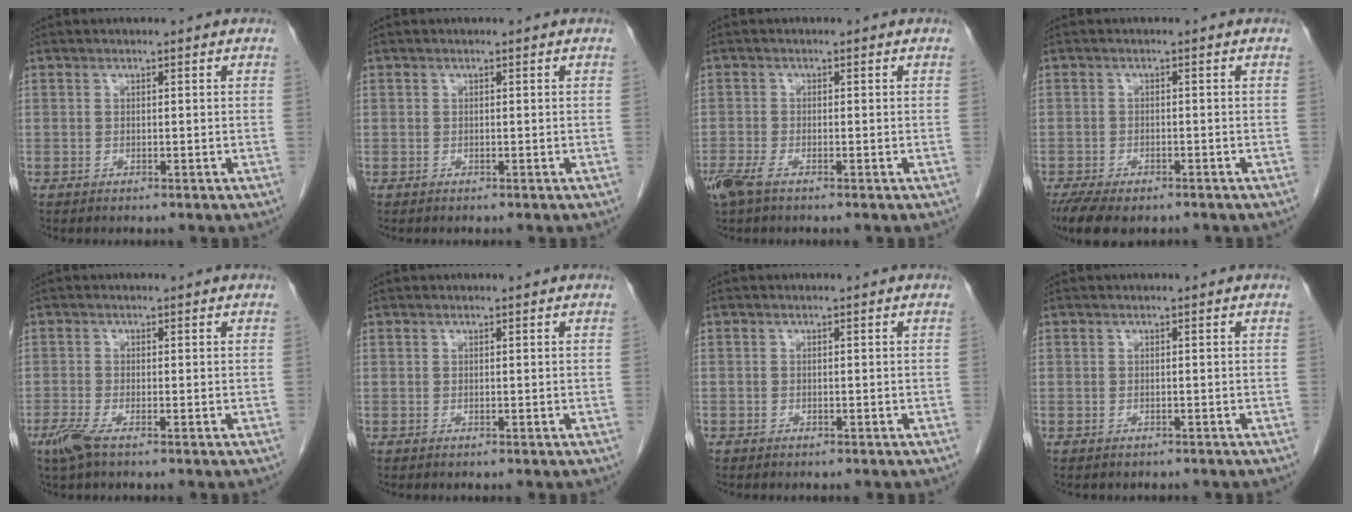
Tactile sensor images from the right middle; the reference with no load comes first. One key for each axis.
{"total": 0.0}
{"total": 3.0, "fx": -2.0, "fy": 0.8, "fz": 2.1, "tx": -0.050, "ty": -0.006, "tz": -0.041}
{"total": 8.4, "fx": -6.3, "fy": 3.4, "fz": 4.5, "tx": -0.072, "ty": -0.011, "tz": -0.094}
{"total": 3.0, "fx": -1.9, "fy": 0.5, "fz": 2.3, "tx": -0.054, "ty": -0.008, "tz": -0.042}
{"total": 0.0}
{"total": 0.5, "fx": -0.4, "fy": 0.3, "fz": 0.0, "tx": -0.008, "ty": 0.002, "tz": -0.009}
{"total": 1.3, "fx": -1.2, "fy": 0.6, "fz": 0.1, "tx": -0.011, "ty": 0.000, "tz": -0.016}